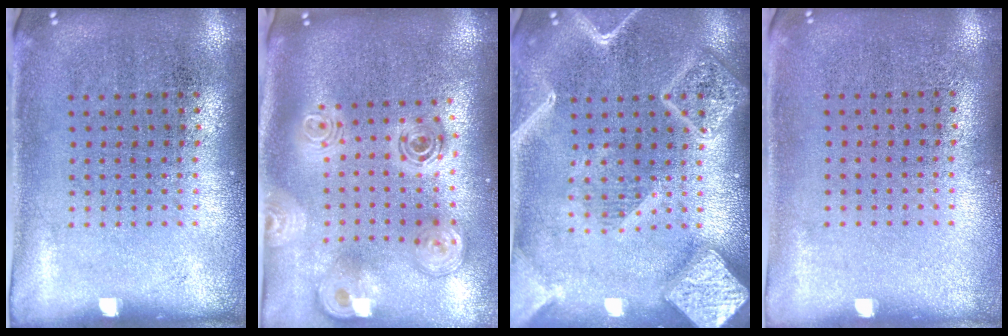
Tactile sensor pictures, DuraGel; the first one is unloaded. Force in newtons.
{"total": 2.8, "press": 2.0, "slide": 2.0}
{"total": 4.1, "press": 4.1, "slide": 0.5}
{"total": 0.0}